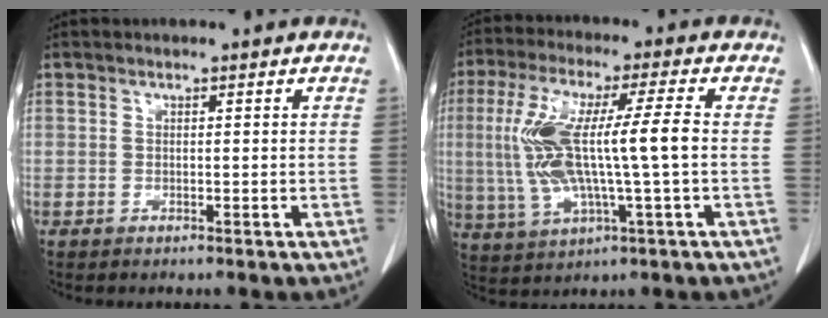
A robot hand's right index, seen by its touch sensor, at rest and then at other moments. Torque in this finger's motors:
{"motor_torque": [1.25, -0.06, 0.63, 0.21]}